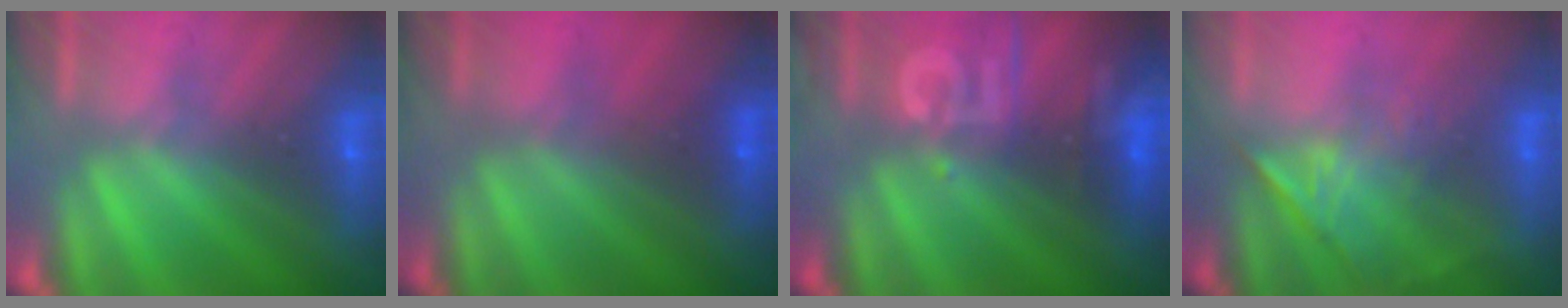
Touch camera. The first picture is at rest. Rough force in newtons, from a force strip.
{"total": 1.6}
{"total": 2.9}
{"total": 1.2}